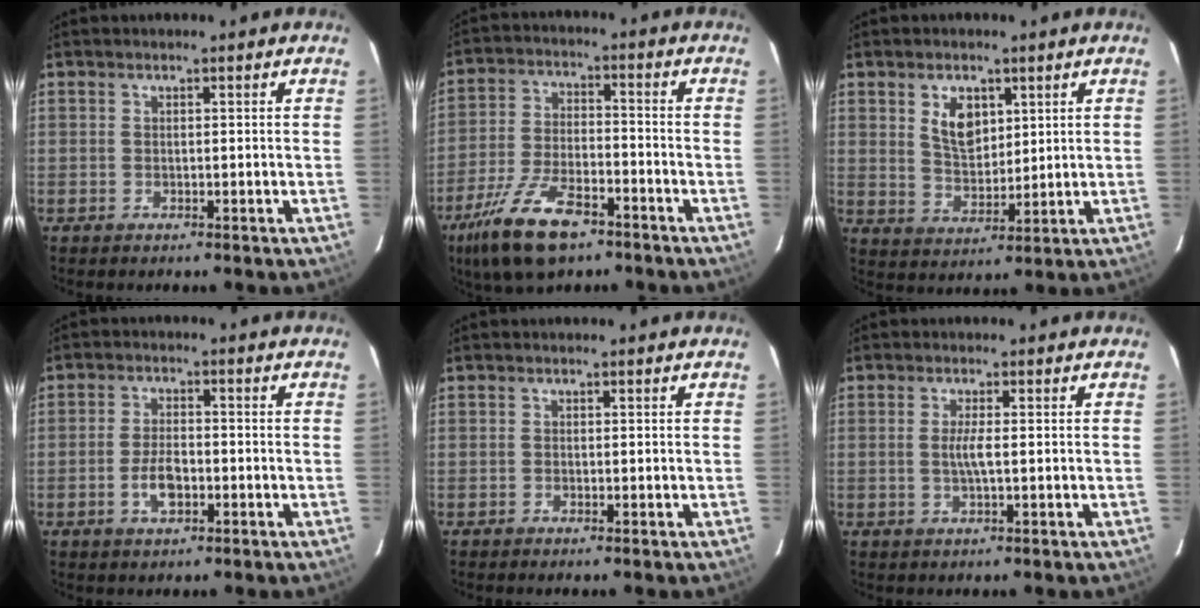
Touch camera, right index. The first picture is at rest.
{"total": 14.3, "force": [-9.4, 5.5, 9.4], "torque": [-0.209, -0.024, -0.172]}
{"total": 6.9, "force": [2.8, 4.2, 4.7], "torque": [-0.081, 0.004, 0.059]}
{"total": 5.1, "force": [-2.0, 2.4, 4.0], "torque": [-0.084, 0.002, -0.034]}
{"total": 0.0}
{"total": 2.5, "force": [-0.2, 0.0, 2.5], "torque": [-0.049, -0.003, -0.005]}